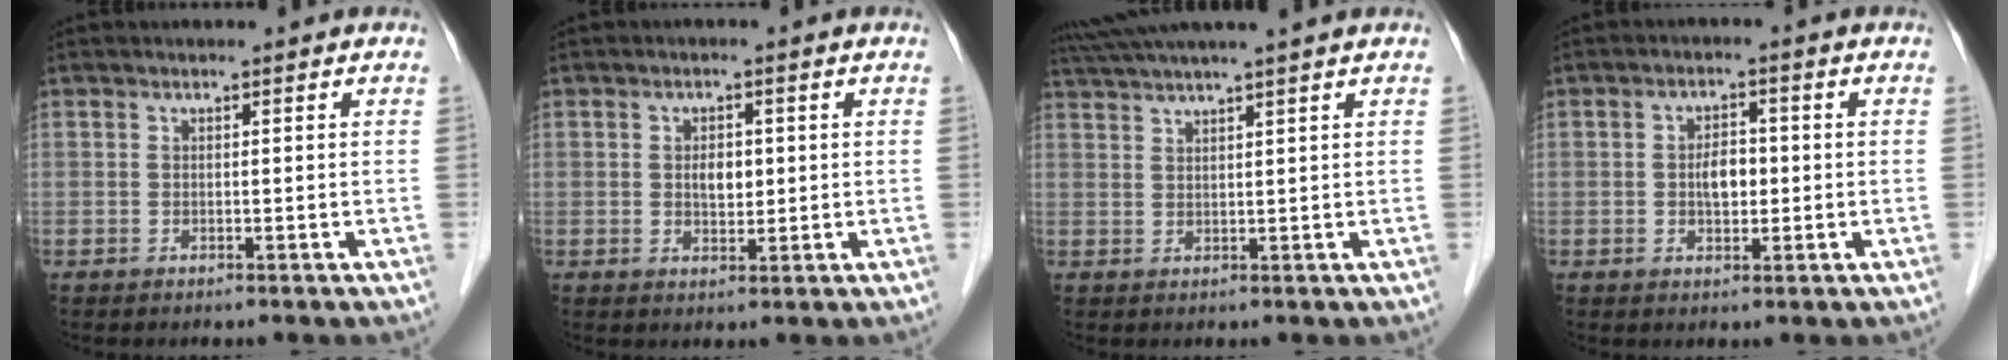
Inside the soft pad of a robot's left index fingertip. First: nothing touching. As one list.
[{"total": 3.0, "force": [0.3, 1.9, 2.4], "torque": [-0.039, 0.004, 0.008]}, {"total": 8.2, "force": [6.9, -1.5, 4.1], "torque": [-0.067, 0.031, 0.106]}, {"total": 3.7, "force": [-0.3, 2.1, 3.0], "torque": [-0.054, 0.008, -0.003]}]